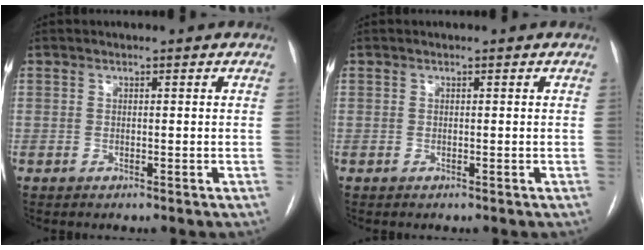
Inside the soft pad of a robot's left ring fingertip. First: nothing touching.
{"total": 0.0}